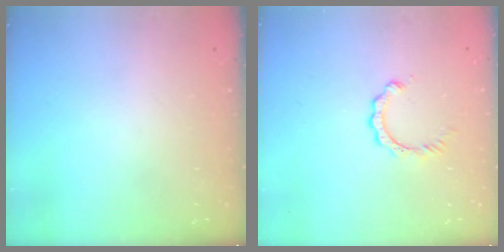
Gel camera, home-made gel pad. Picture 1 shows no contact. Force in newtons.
{"total": 3.1, "press": 3.1, "slide": 0.2}